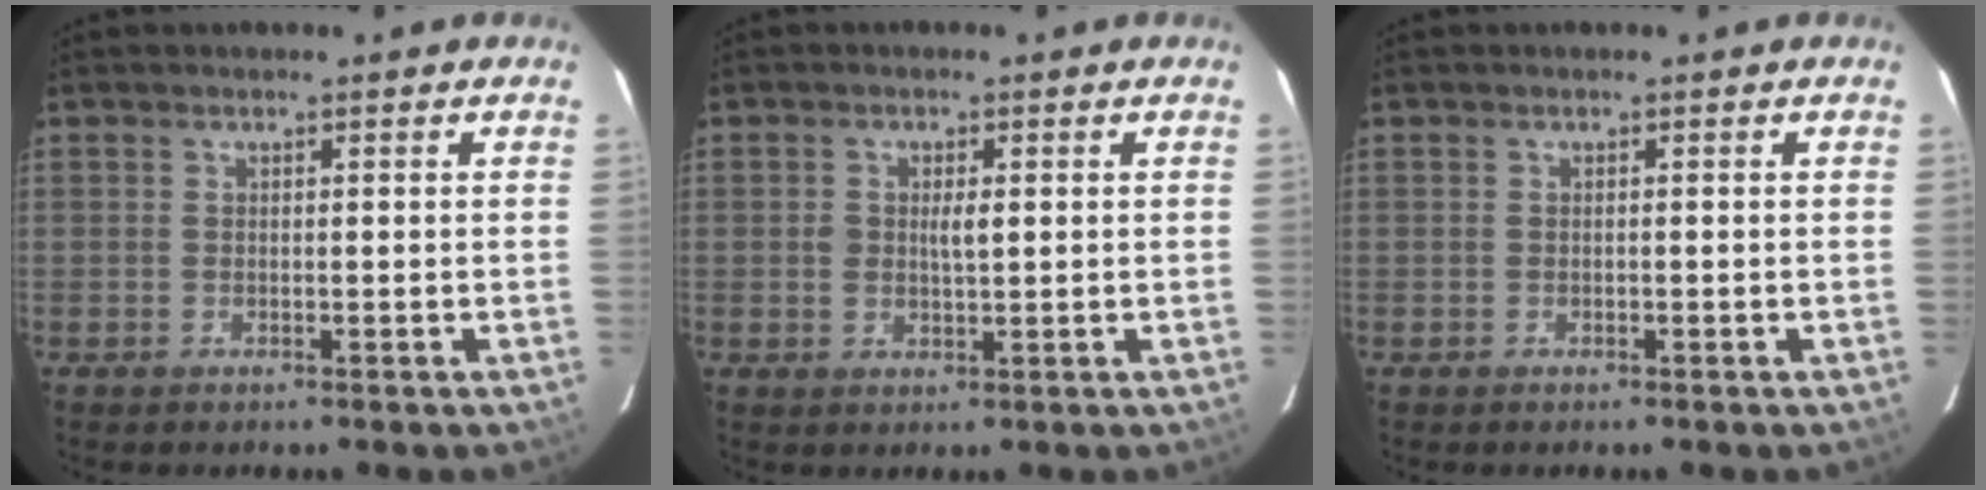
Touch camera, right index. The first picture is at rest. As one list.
[{"total": 2.9, "force": [0.5, 1.2, 2.6], "torque": [-0.047, -0.001, 0.009]}, {"total": 0.0}]